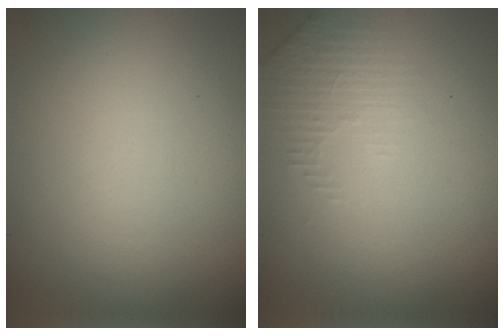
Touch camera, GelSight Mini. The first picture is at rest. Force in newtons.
{"total": 1.9, "press": 1.8, "slide": 0.6}